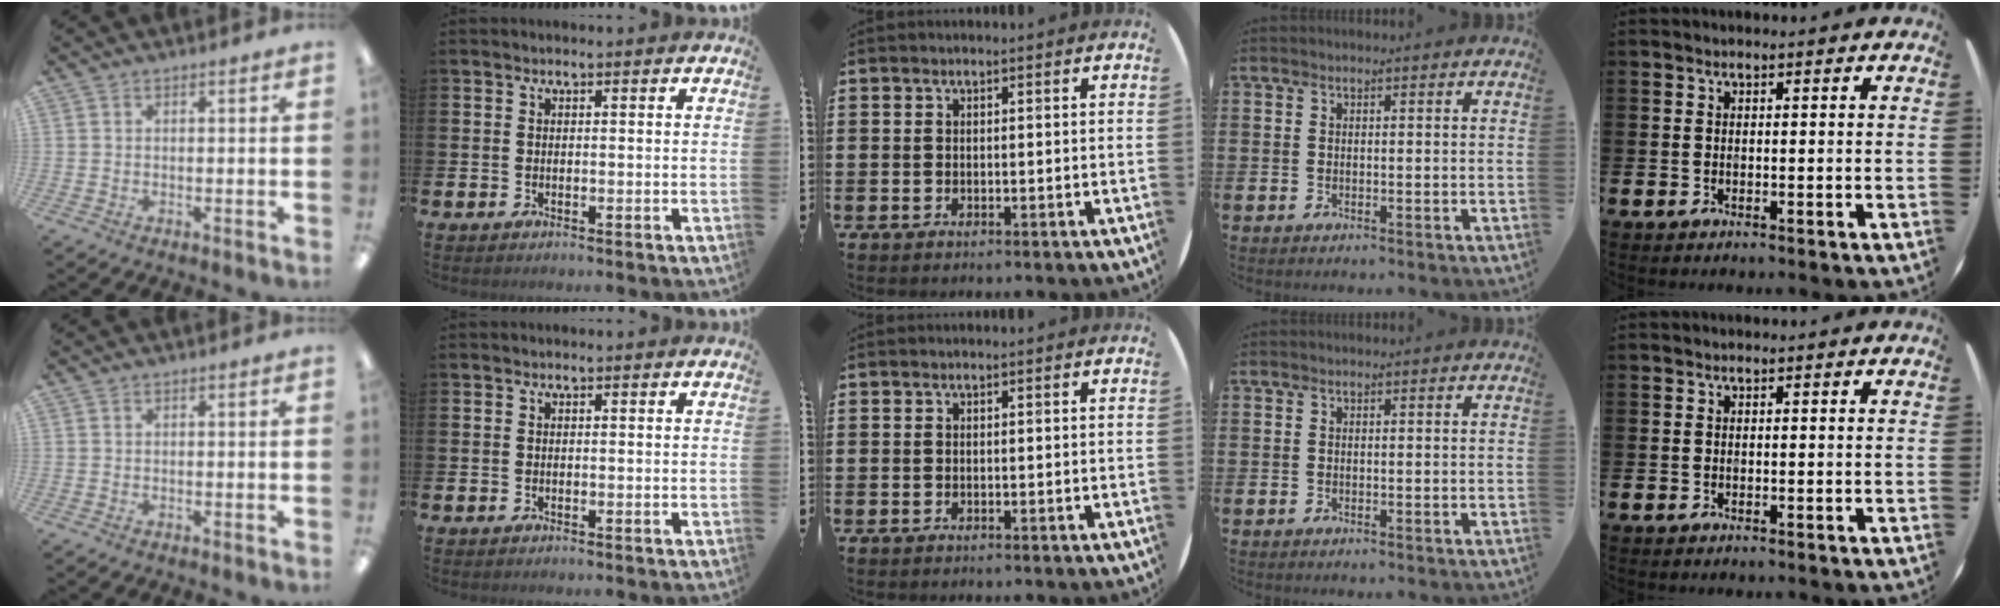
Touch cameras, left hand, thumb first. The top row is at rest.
{}